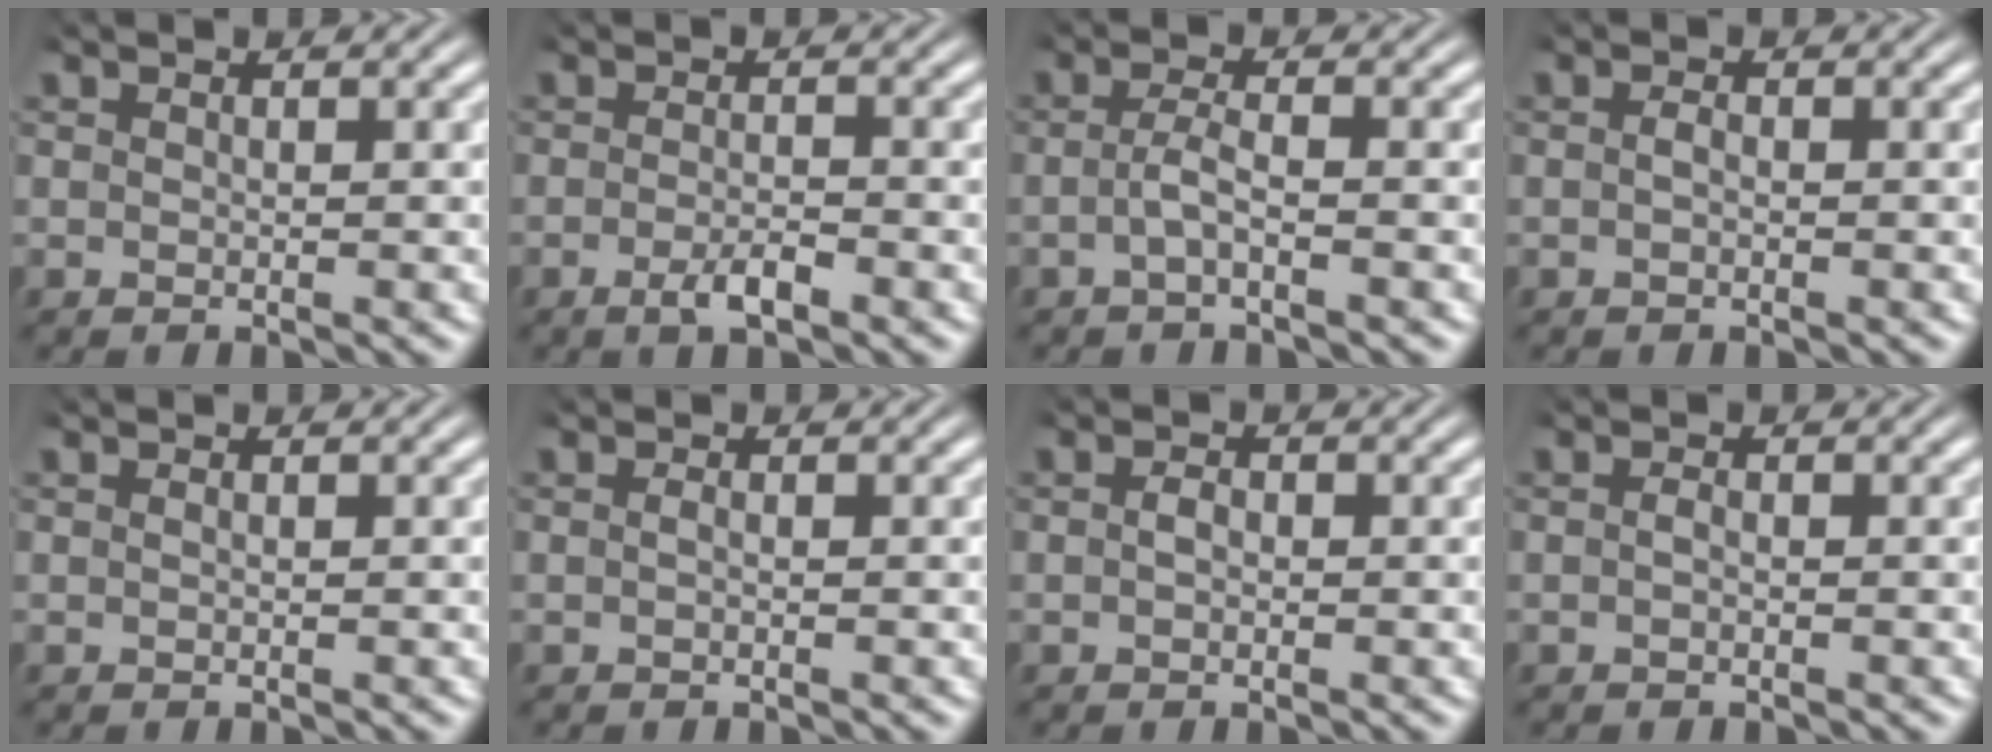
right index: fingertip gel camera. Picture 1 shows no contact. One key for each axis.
{"total": 2.3, "fx": -1.4, "fy": 0.7, "fz": 1.7, "tx": -0.031, "ty": -0.003, "tz": -0.030}
{"total": 2.1, "fx": -1.3, "fy": -0.1, "fz": 1.6, "tx": -0.037, "ty": -0.005, "tz": -0.022}
{"total": 0.7, "fx": -0.4, "fy": 0.1, "fz": 0.5, "tx": -0.015, "ty": -0.006, "tz": -0.005}
{"total": 0.0}
{"total": 0.5, "fx": -0.3, "fy": -0.1, "fz": 0.4, "tx": -0.010, "ty": -0.005, "tz": -0.004}
{"total": 0.9, "fx": -0.4, "fy": 0.4, "fz": 0.6, "tx": -0.019, "ty": -0.008, "tz": -0.004}
{"total": 0.7, "fx": -0.5, "fy": 0.1, "fz": 0.5, "tx": -0.014, "ty": -0.006, "tz": -0.007}